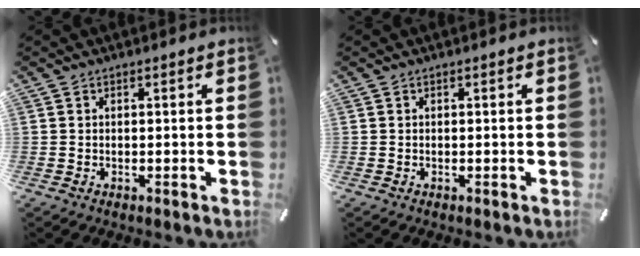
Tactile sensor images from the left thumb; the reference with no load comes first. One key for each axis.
{"total": 0.0}